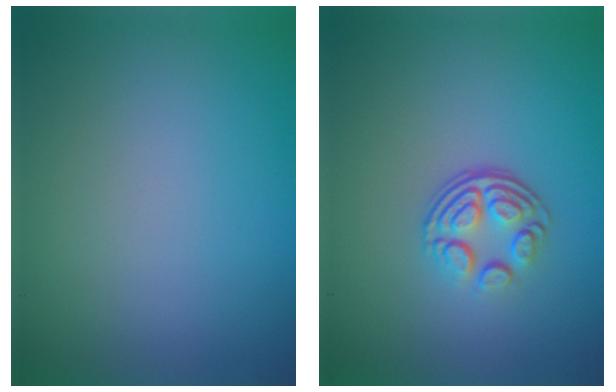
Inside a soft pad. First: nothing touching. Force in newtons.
{"total": 3.9, "press": 2.5, "slide": 2.9}